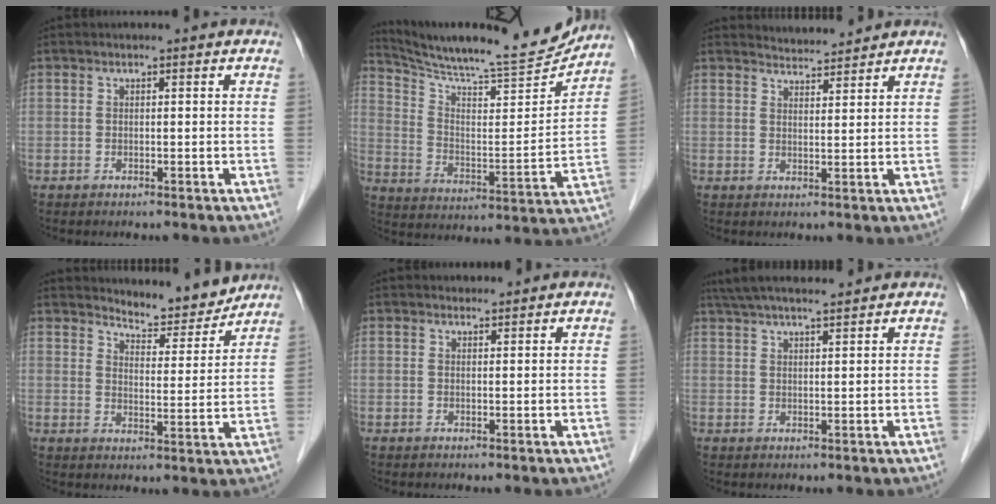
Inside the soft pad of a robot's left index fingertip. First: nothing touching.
{"total": 19.7, "force": [18.7, 0.6, 6.1], "torque": [-0.112, -0.053, 0.279]}
{"total": 3.6, "force": [3.6, 0.1, -0.3], "torque": [-0.007, 0.009, 0.061]}
{"total": 7.1, "force": [7.1, 0.9, 0.4], "torque": [-0.013, -0.010, 0.104]}
{"total": 1.2, "force": [1.1, 0.4, 0.1], "torque": [-0.008, 0.005, 0.019]}
{"total": 10.1, "force": [8.8, 0.8, 4.7], "torque": [-0.078, 0.031, 0.137]}